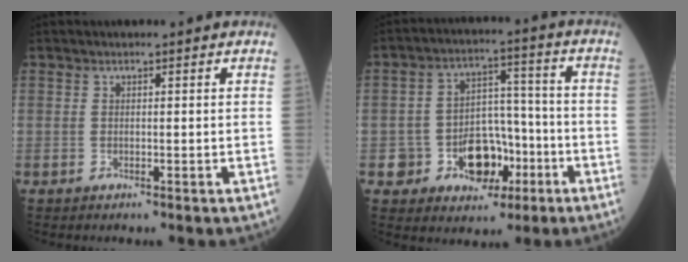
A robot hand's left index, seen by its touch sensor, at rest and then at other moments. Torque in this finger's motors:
{"motor_torque": [1.08, 1.06, 0.24, 0.07]}